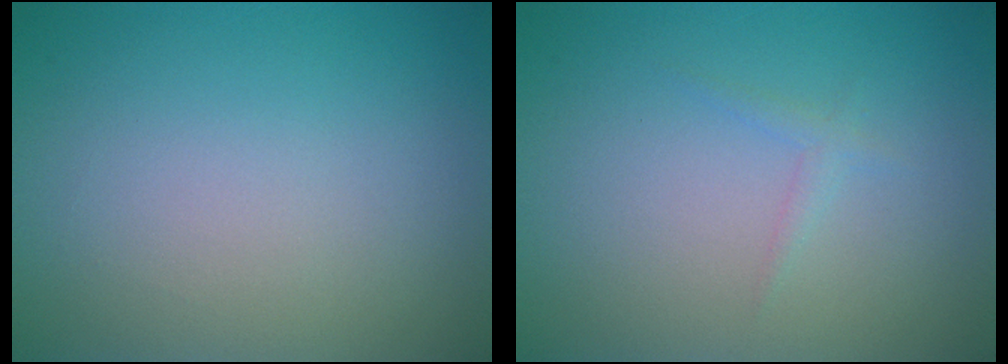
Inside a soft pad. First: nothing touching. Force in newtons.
{"total": 0.8, "press": 0.8, "slide": 0.1}